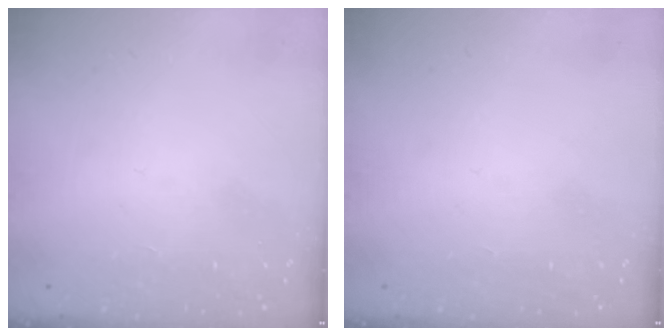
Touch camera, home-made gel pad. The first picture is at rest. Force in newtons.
{"total": 0.0}